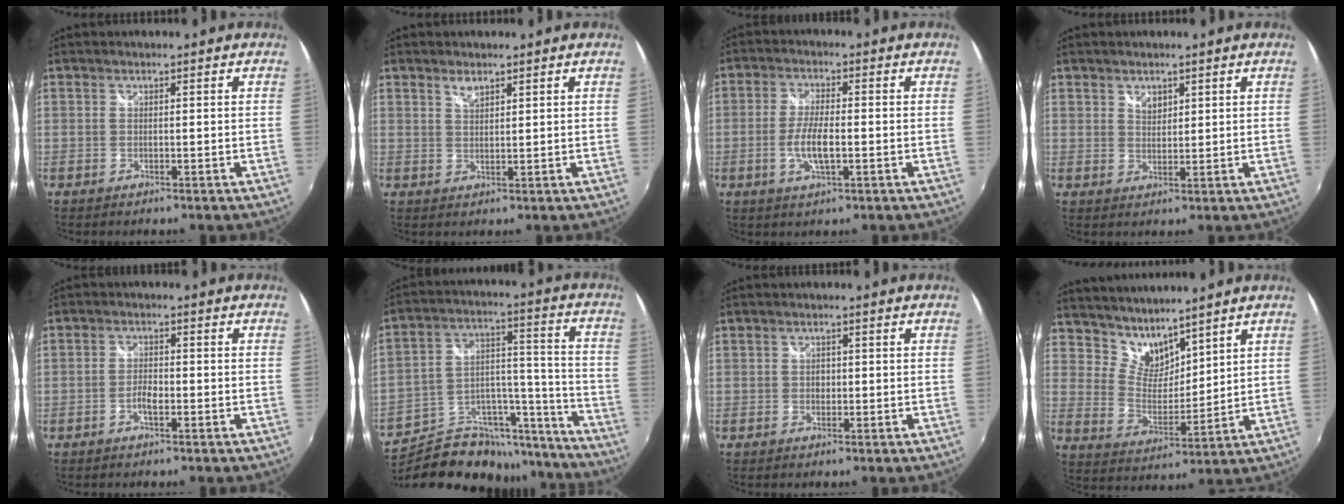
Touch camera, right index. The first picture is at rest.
{"total": 2.1, "force": [1.6, 0.8, 1.2], "torque": [-0.020, 0.001, 0.028]}
{"total": 6.3, "force": [-1.6, 1.7, 5.8], "torque": [-0.120, -0.003, -0.030]}
{"total": 2.7, "force": [1.6, 1.9, 1.0], "torque": [-0.009, 0.002, 0.029]}
{"total": 2.7, "force": [-1.3, 0.9, 2.2], "torque": [-0.048, 0.002, -0.027]}
{"total": 22.9, "force": [-18.2, 11.2, 8.1], "torque": [-0.148, 0.065, -0.257]}
{"total": 1.4, "force": [-0.2, 1.2, 0.6], "torque": [-0.008, 0.001, -0.005]}
{"total": 8.0, "force": [7.1, 2.9, 2.2], "torque": [-0.036, -0.005, 0.138]}